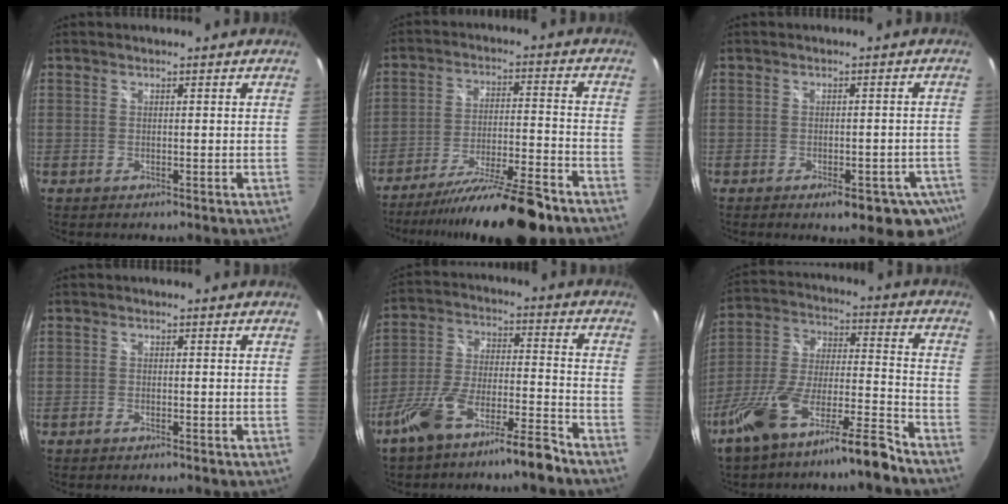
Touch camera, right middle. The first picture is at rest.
{"total": 17.8, "force": [-15.0, 1.3, 9.6], "torque": [-0.178, -0.026, -0.236]}
{"total": 11.4, "force": [-7.3, 4.4, 7.6], "torque": [-0.106, -0.023, -0.085]}
{"total": 0.9, "force": [-0.8, 0.2, 0.3], "torque": [-0.012, -0.002, -0.018]}
{"total": 11.2, "force": [-8.6, 1.5, 7.0], "torque": [-0.146, 0.010, -0.151]}
{"total": 15.4, "force": [-11.6, 1.9, 10.0], "torque": [-0.195, -0.002, -0.209]}